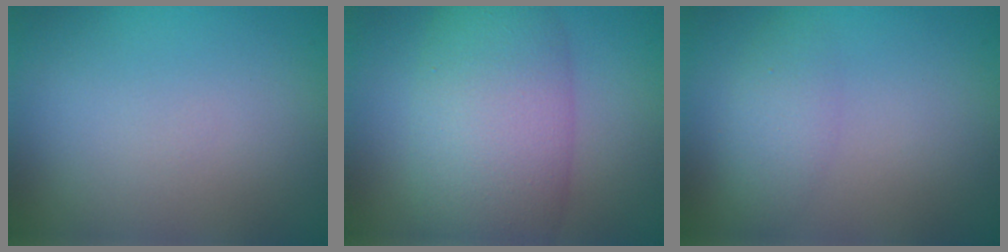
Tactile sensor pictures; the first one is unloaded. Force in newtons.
{"total": 9.3, "press": 9.3, "slide": 0.3}
{"total": 2.2, "press": 2.2, "slide": 0.1}